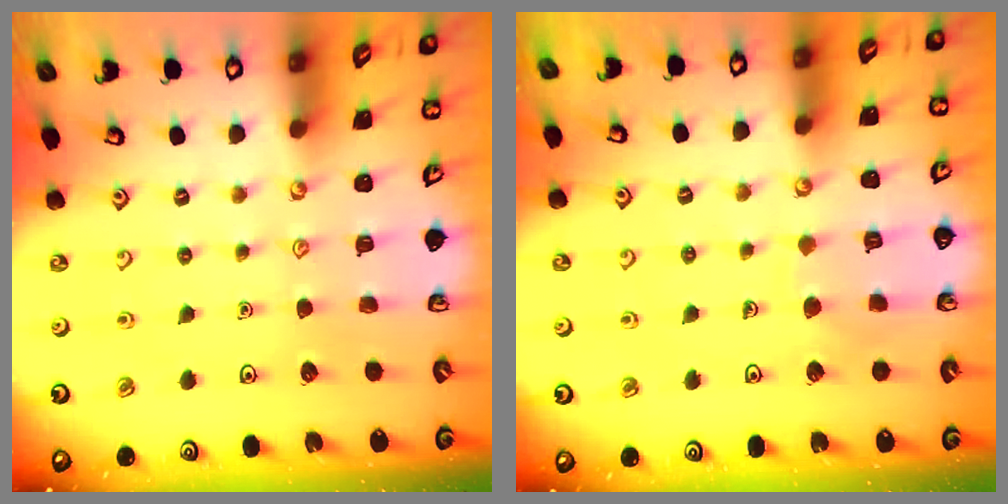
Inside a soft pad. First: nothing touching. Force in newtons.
{"total": 5.9, "press": 5.9, "slide": 0.3}